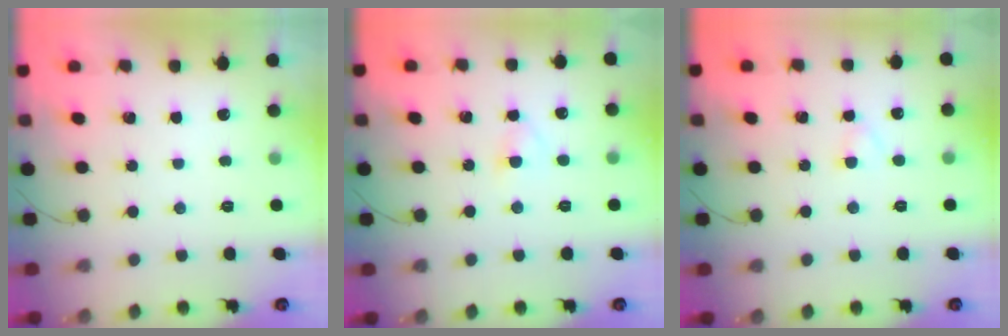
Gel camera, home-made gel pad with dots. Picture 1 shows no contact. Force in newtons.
{"total": 2.5, "press": 2.3, "slide": 1.0}
{"total": 1.8, "press": 1.5, "slide": 0.9}